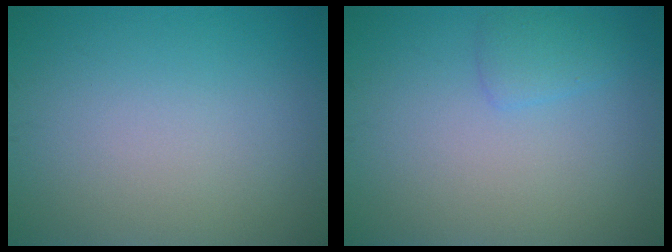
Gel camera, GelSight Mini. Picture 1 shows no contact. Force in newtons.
{"total": 1.5, "press": 1.5, "slide": 0.1}